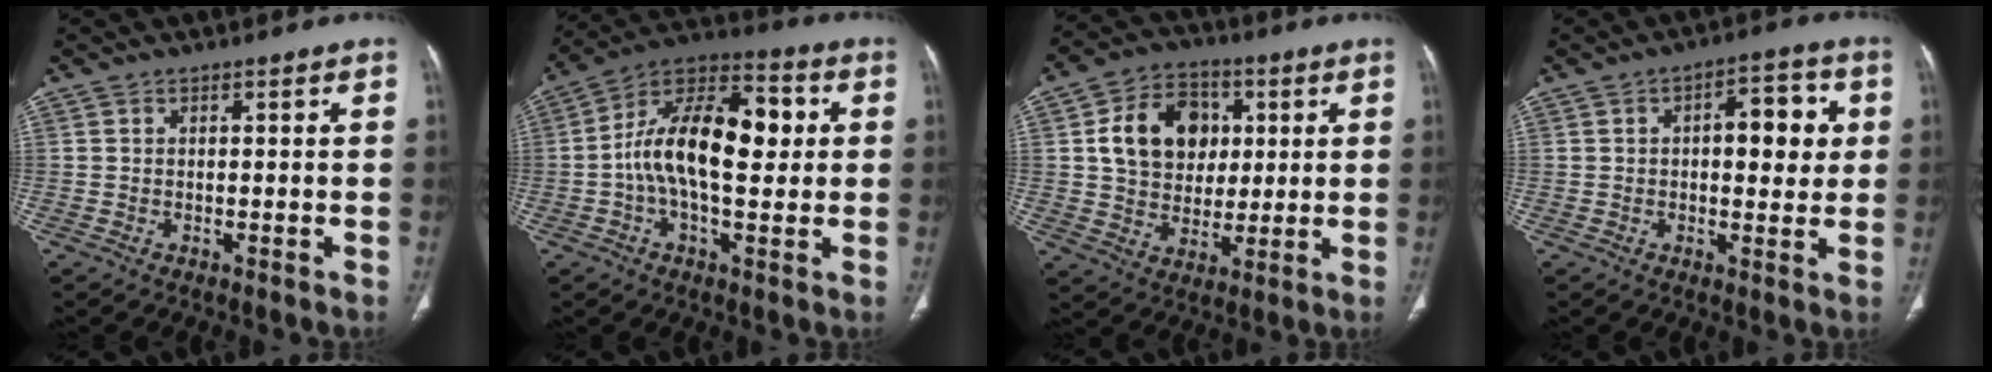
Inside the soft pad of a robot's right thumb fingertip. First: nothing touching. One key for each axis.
{"total": 18.4, "fx": 1.1, "fy": 9.2, "fz": 15.9, "tx": -0.257, "ty": 0.034, "tz": 0.010}
{"total": 14.7, "fx": 3.3, "fy": 11.5, "fz": 8.6, "tx": -0.109, "ty": 0.003, "tz": 0.056}
{"total": 9.6, "fx": 1.6, "fy": 4.7, "fz": 8.2, "tx": -0.078, "ty": 0.010, "tz": 0.018}